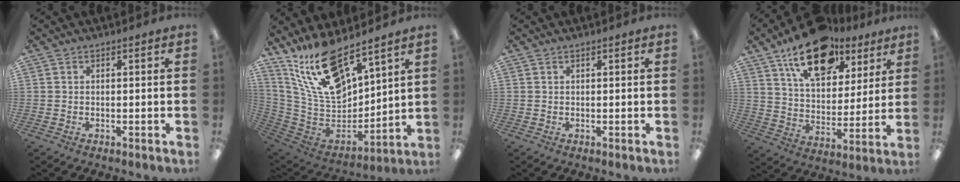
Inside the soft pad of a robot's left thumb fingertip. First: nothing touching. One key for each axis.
{"total": 18.8, "fx": 13.5, "fy": 7.7, "fz": 10.5, "tx": -0.208, "ty": -0.077, "tz": 0.244}
{"total": 0.0}
{"total": 18.4, "fx": 12.0, "fy": 9.9, "fz": 9.8, "tx": -0.154, "ty": -0.058, "tz": 0.209}